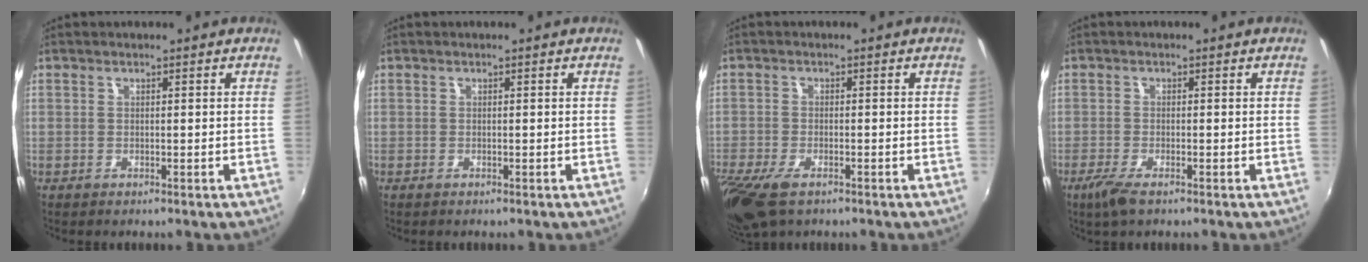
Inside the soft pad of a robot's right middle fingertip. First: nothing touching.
{"total": 0.0}
{"total": 9.5, "force": [-6.5, 3.6, 5.9], "torque": [-0.147, -0.042, -0.123]}
{"total": 3.7, "force": [-2.4, 0.7, 2.7], "torque": [-0.064, -0.013, -0.047]}